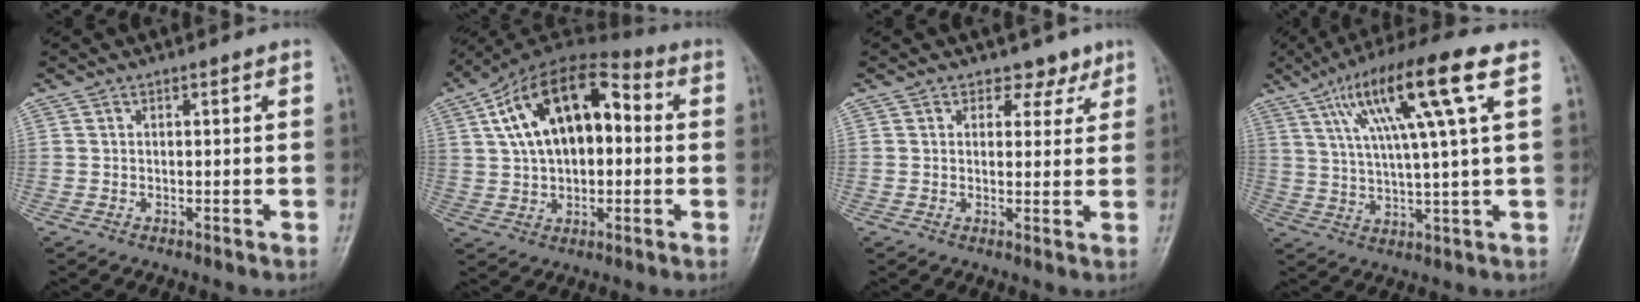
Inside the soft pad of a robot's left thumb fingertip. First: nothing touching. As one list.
[{"total": 18.3, "force": [3.4, 10.5, 14.6], "torque": [-0.227, 0.031, 0.047]}, {"total": 3.4, "force": [2.5, 2.4, 0.4], "torque": [0.023, -0.013, 0.030]}, {"total": 15.2, "force": [6.2, 1.0, 13.8], "torque": [-0.256, 0.000, 0.105]}]